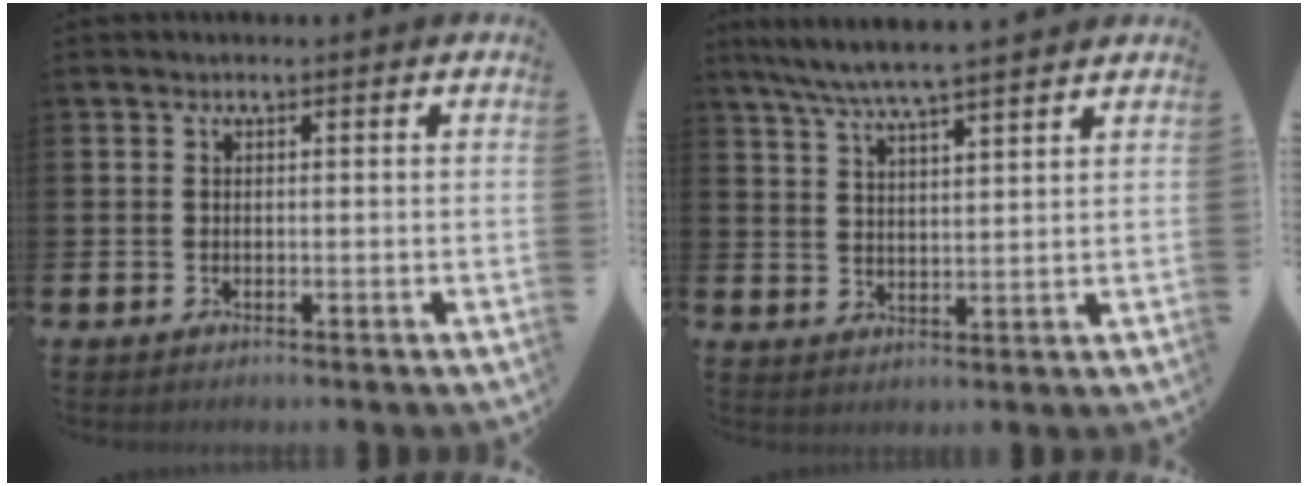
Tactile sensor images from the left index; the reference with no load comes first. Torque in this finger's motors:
{"motor_torque": [-0.04, -0.65, 0.79, 0.21]}